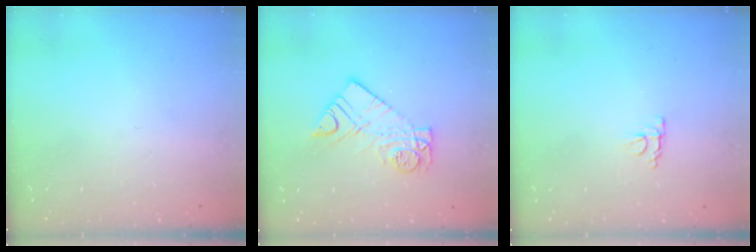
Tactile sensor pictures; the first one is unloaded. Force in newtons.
{"total": 10.5, "press": 10.4, "slide": 0.9}
{"total": 4.1, "press": 4.0, "slide": 0.7}